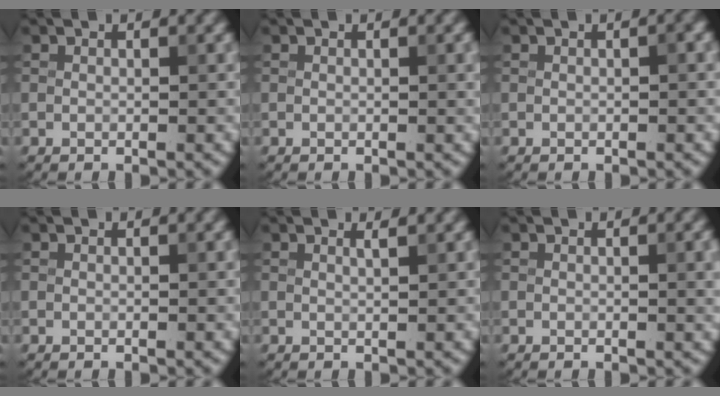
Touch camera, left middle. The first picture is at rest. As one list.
[{"total": 0.7, "force": [0.1, 0.1, 0.7], "torque": [-0.009, 0.001, 0.000]}, {"total": 0.6, "force": [0.0, 0.1, 0.5], "torque": [-0.009, 0.003, 0.001]}, {"total": 0.0}, {"total": 1.2, "force": [0.8, 0.4, 0.7], "torque": [-0.003, 0.002, 0.005]}, {"total": 1.7, "force": [0.2, 0.5, 1.6], "torque": [-0.018, 0.001, 0.001]}]